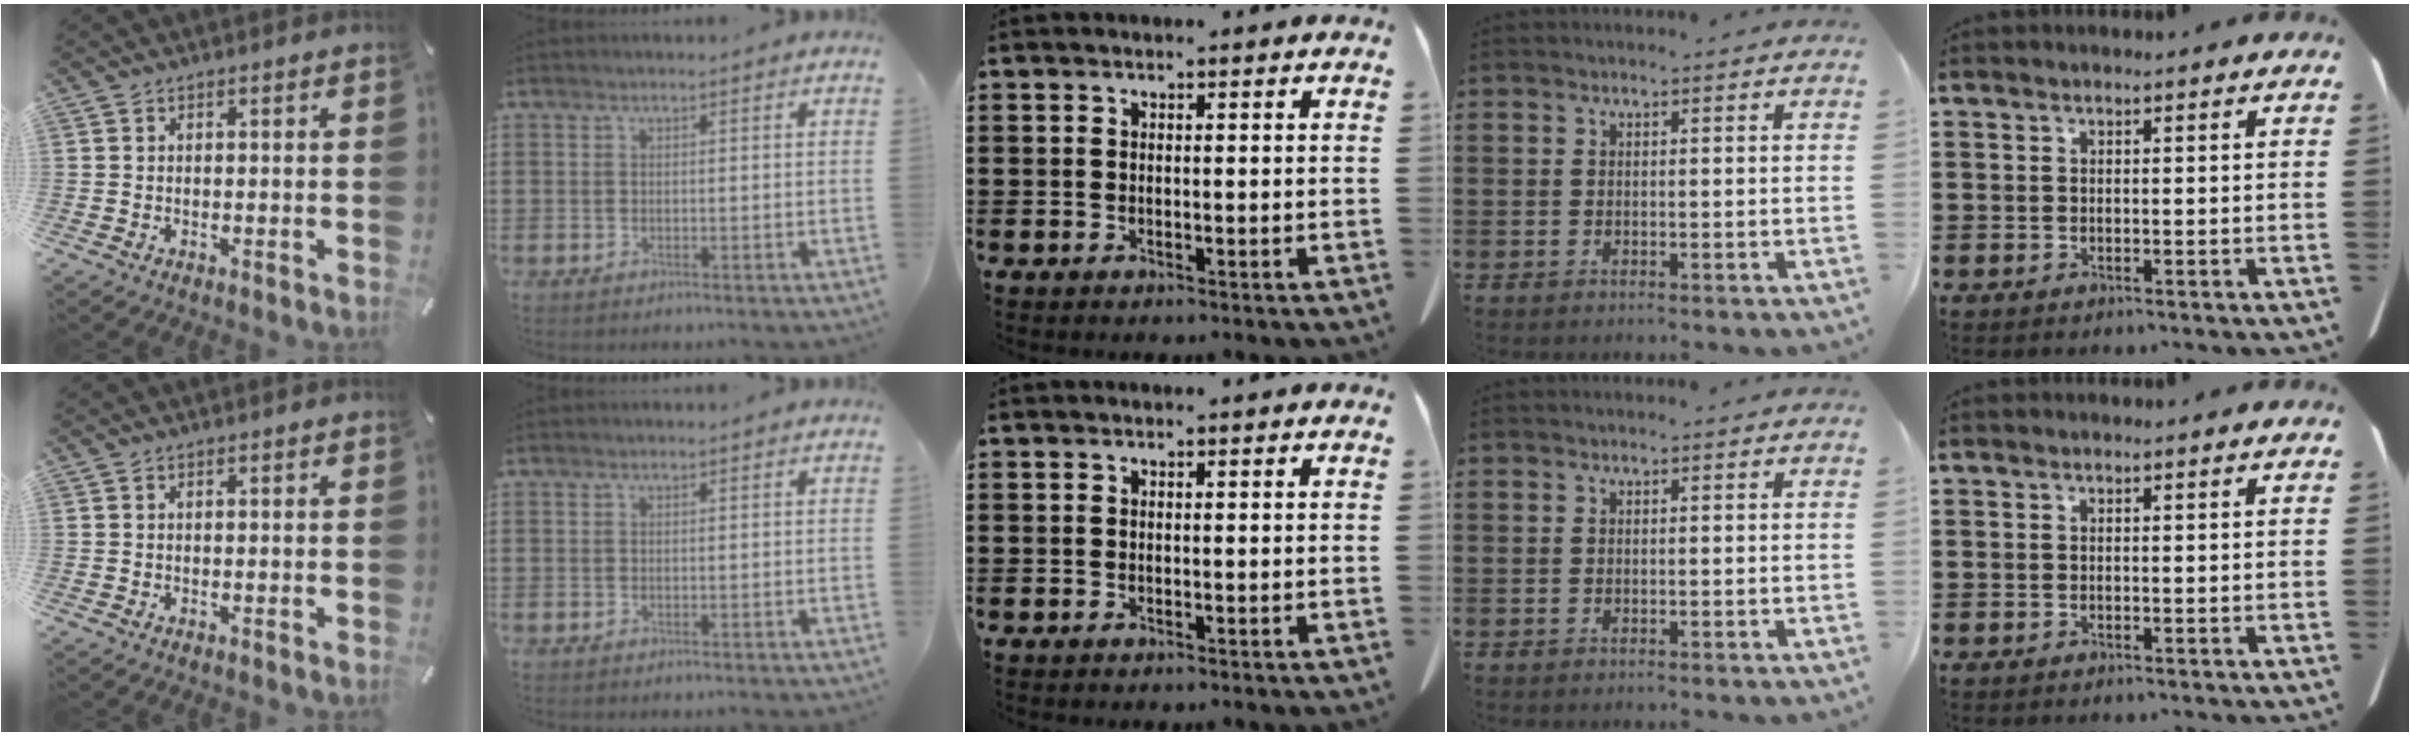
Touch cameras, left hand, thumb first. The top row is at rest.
{}